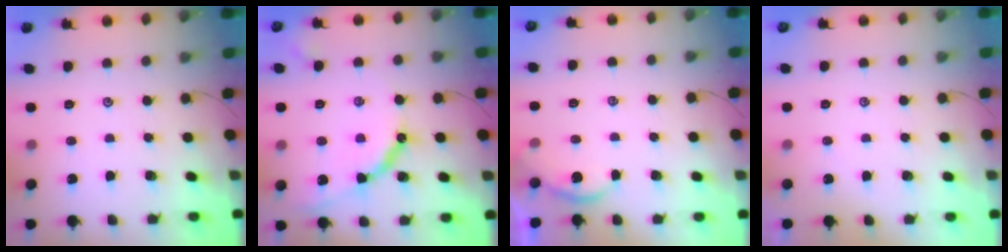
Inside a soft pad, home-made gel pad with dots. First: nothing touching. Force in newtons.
{"total": 10.4, "press": 10.4, "slide": 0.8}
{"total": 1.2, "press": 1.1, "slide": 0.1}
{"total": 1.2, "press": 1.2, "slide": 0.3}